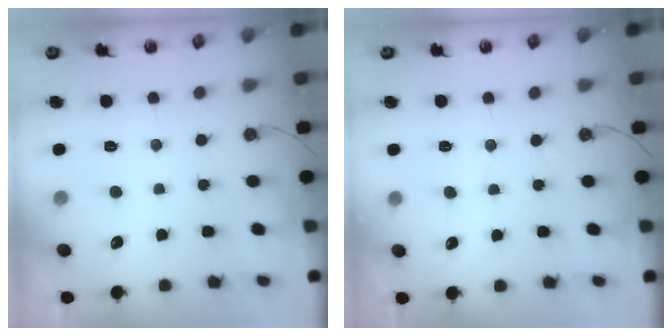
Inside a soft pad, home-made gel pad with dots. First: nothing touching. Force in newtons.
{"total": 2.2, "press": 2.2, "slide": 0.2}